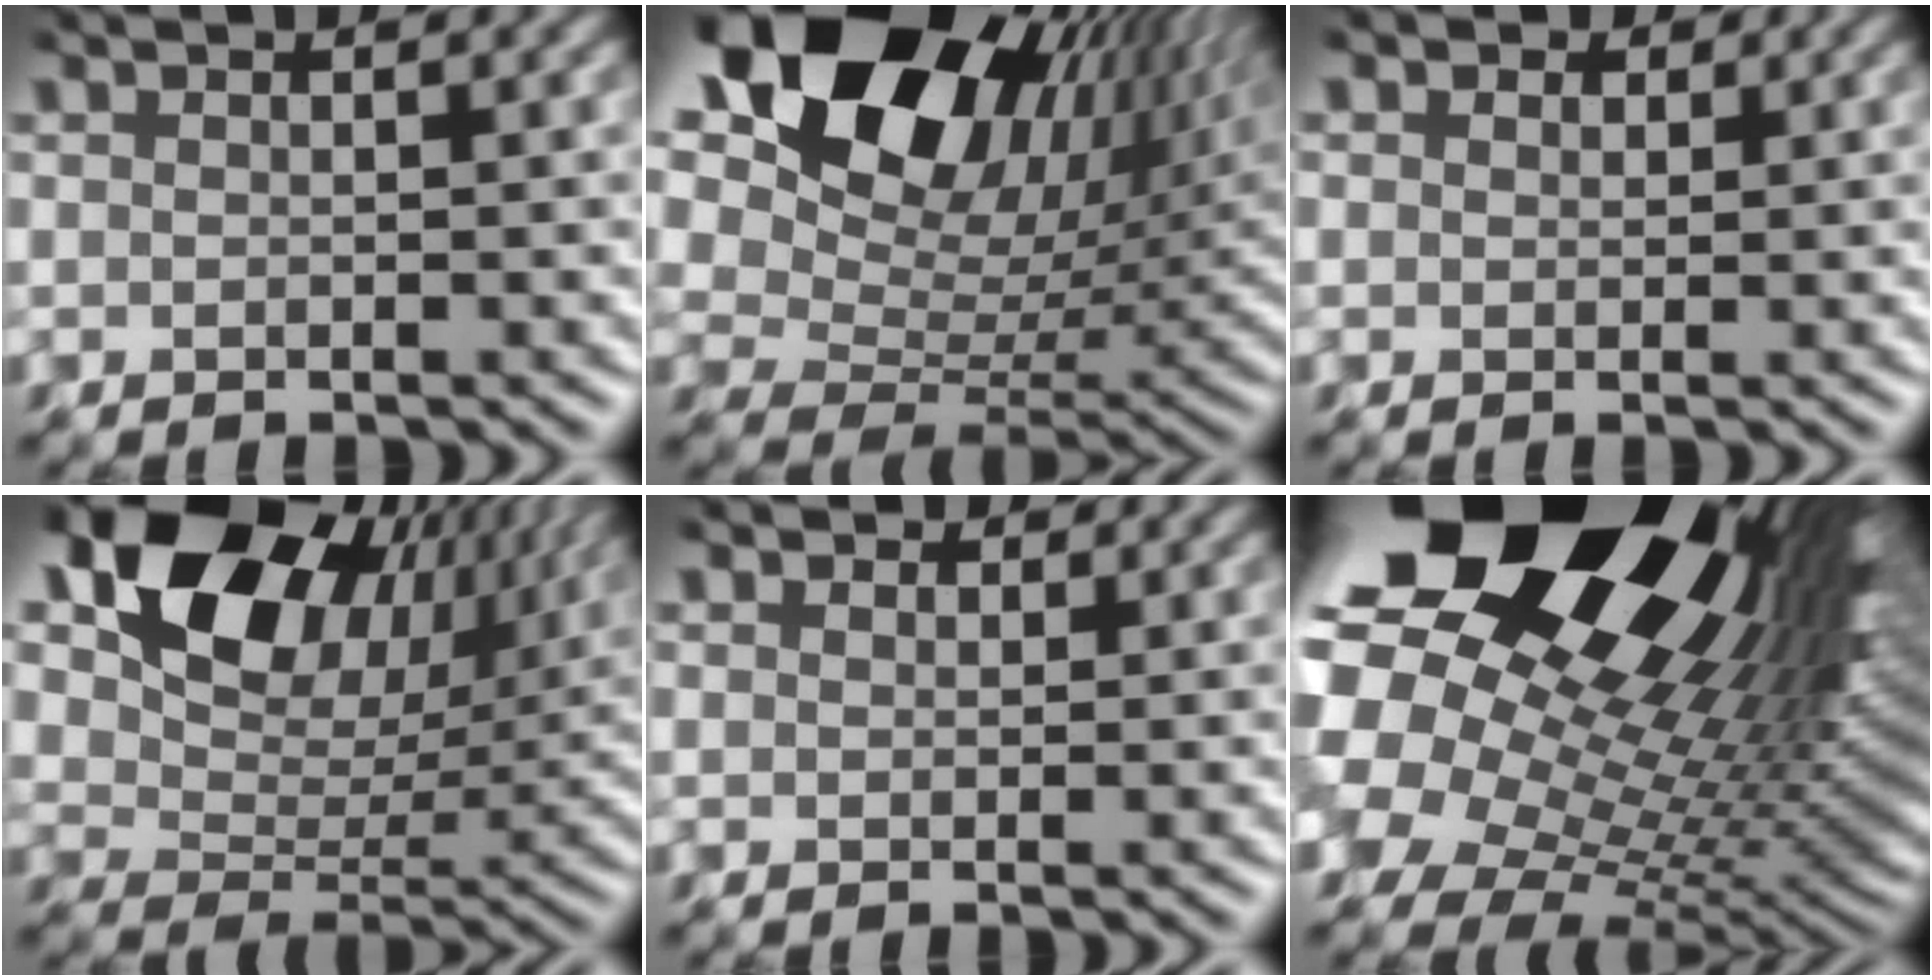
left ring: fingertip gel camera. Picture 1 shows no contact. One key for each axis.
{"total": 19.0, "fx": 10.1, "fy": 10.7, "fz": 12.0, "tx": -0.230, "ty": 0.050, "tz": 0.171}
{"total": 2.0, "fx": 0.9, "fy": 1.5, "fz": 0.9, "tx": -0.012, "ty": 0.008, "tz": 0.005}
{"total": 16.0, "fx": 8.8, "fy": 10.0, "fz": 8.9, "tx": -0.171, "ty": 0.036, "tz": 0.157}
{"total": 1.3, "fx": 0.6, "fy": 1.0, "fz": 0.6, "tx": -0.006, "ty": 0.005, "tz": 0.005}
{"total": 21.9, "fx": 8.6, "fy": 14.0, "fz": 14.5, "tx": -0.270, "ty": 0.022, "tz": 0.141}